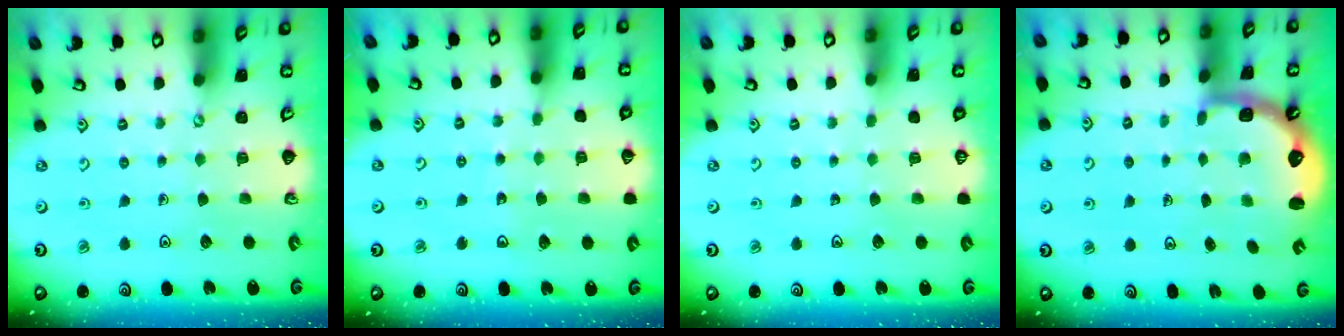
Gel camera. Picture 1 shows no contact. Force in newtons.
{"total": 3.8, "press": 3.8, "slide": 0.4}
{"total": 0.0}
{"total": 2.9, "press": 2.4, "slide": 1.6}